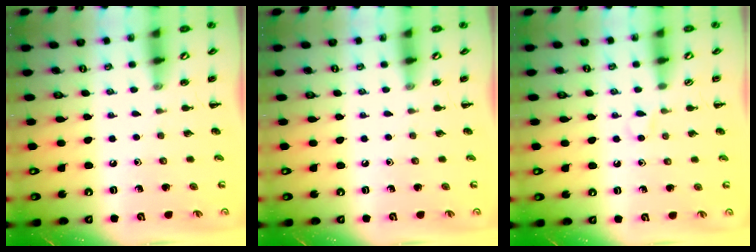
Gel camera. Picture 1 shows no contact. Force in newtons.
{"total": 0.0}
{"total": 2.9, "press": 2.7, "slide": 0.9}